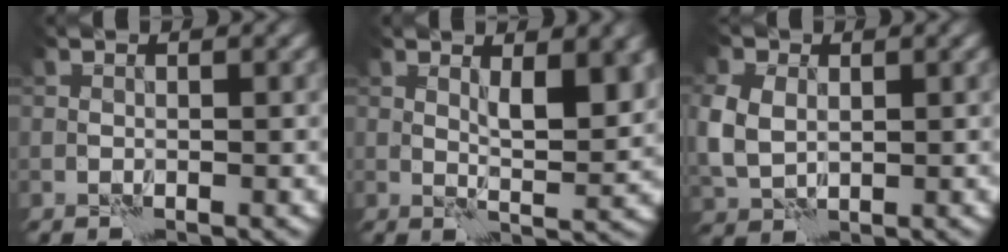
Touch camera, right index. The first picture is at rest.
{"total": 4.2, "force": [1.7, 1.2, 3.6], "torque": [-0.058, -0.005, 0.033]}
{"total": 4.4, "force": [0.8, 3.3, 2.8], "torque": [-0.085, -0.003, 0.021]}